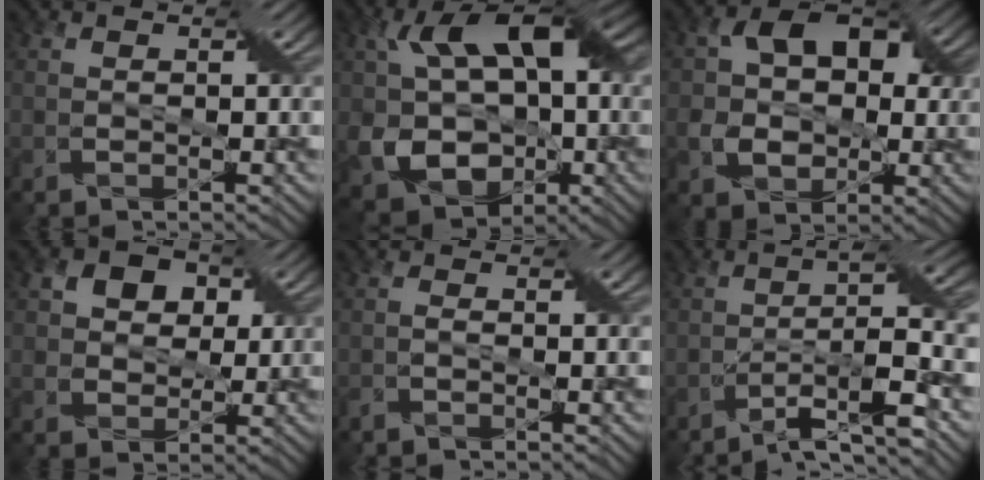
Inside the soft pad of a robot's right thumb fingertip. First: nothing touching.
{"total": 15.6, "force": [0.2, 10.5, 11.5], "torque": [-0.206, -0.002, 0.000]}
{"total": 9.0, "force": [0.9, 6.6, 6.0], "torque": [-0.108, 0.004, 0.010]}
{"total": 6.6, "force": [2.2, 5.5, 2.8], "torque": [-0.077, 0.012, 0.029]}
{"total": 1.0, "force": [-0.7, 0.2, 0.6], "torque": [-0.018, 0.004, -0.016]}
{"total": 11.0, "force": [-5.5, 1.9, 9.3], "torque": [-0.159, 0.004, -0.094]}